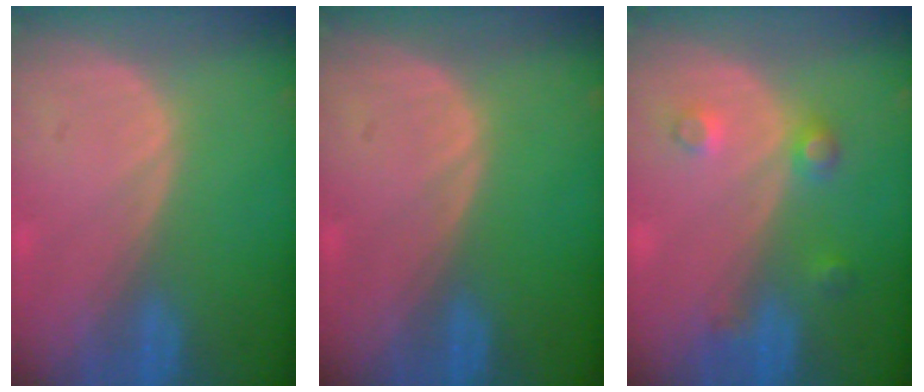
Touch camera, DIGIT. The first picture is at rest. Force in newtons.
{"total": 0.0}
{"total": 3.4, "press": 3.3, "slide": 0.9}